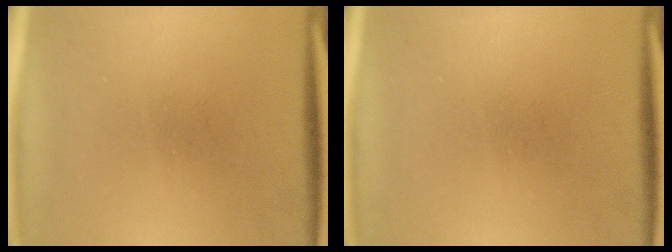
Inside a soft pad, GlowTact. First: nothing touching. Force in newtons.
{"total": 0.0}